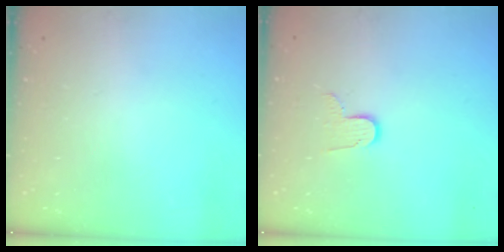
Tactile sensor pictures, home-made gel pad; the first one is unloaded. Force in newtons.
{"total": 7.2, "press": 7.2, "slide": 0.6}